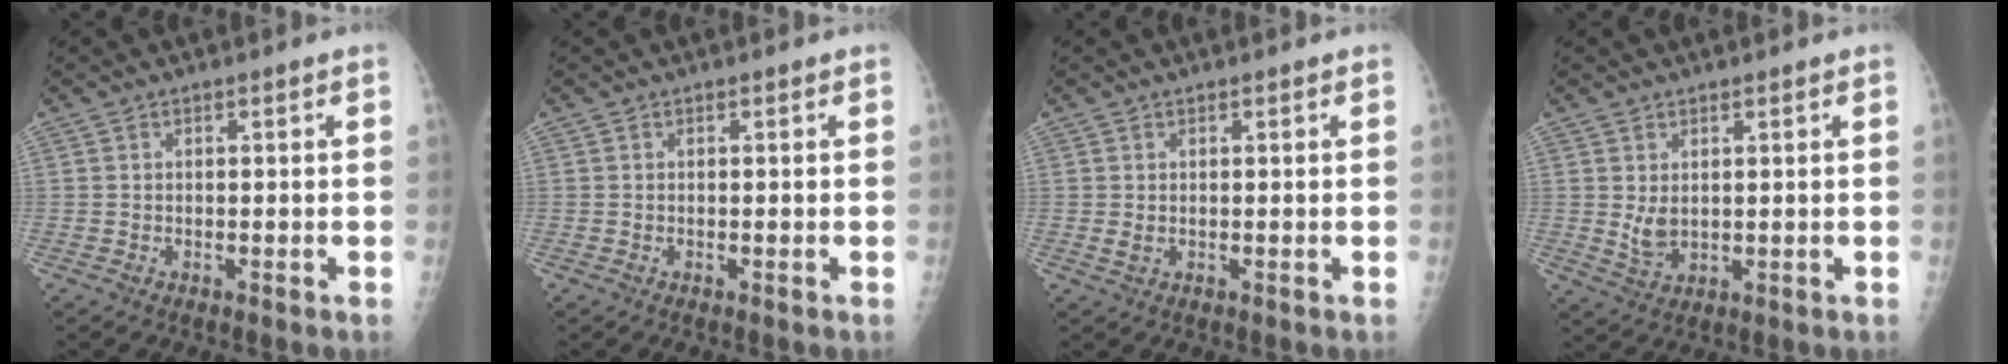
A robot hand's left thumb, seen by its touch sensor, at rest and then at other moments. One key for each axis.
{"total": 0.0}
{"total": 1.3, "fx": 0.3, "fy": 1.0, "fz": 0.8, "tx": -0.014, "ty": -0.003, "tz": 0.009}
{"total": 3.7, "fx": 1.0, "fy": 2.5, "fz": 2.5, "tx": -0.038, "ty": -0.014, "tz": 0.026}